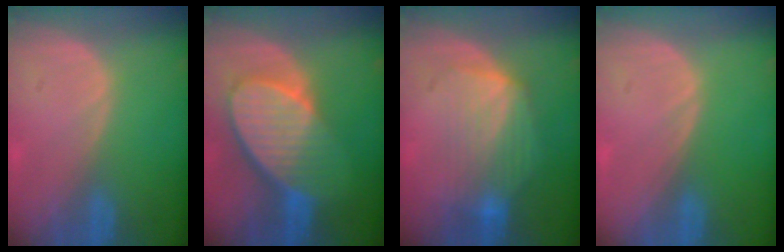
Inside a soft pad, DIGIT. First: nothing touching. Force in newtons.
{"total": 10.0, "press": 8.8, "slide": 4.7}
{"total": 7.4, "press": 7.3, "slide": 1.4}
{"total": 0.0}